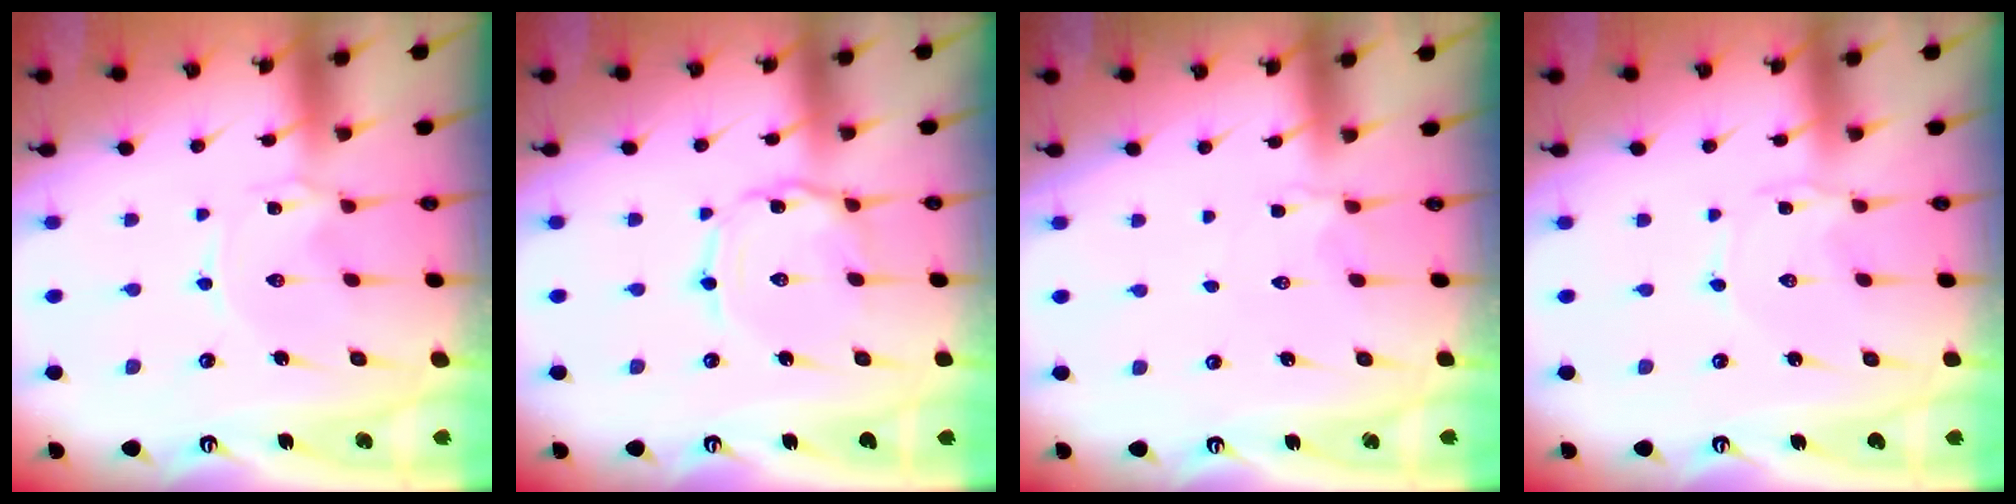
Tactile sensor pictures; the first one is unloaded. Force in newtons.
{"total": 2.7, "press": 2.7, "slide": 0.2}
{"total": 2.3, "press": 2.0, "slide": 1.2}
{"total": 1.3, "press": 1.3, "slide": 0.2}